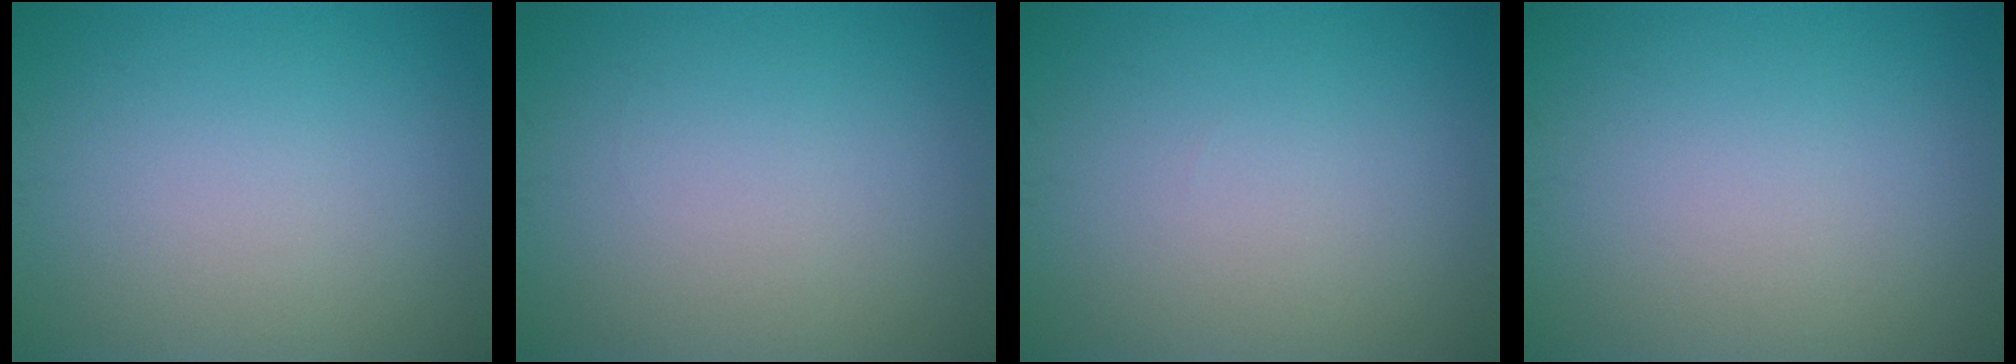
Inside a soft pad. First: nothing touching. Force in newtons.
{"total": 0.0}
{"total": 0.0}
{"total": 0.0}